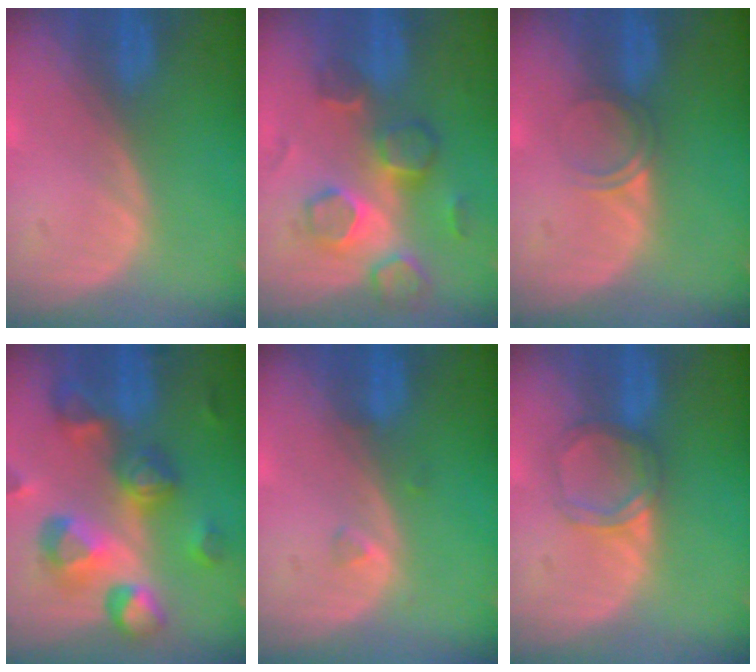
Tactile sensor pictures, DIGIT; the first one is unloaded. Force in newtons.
{"total": 8.9, "press": 7.7, "slide": 4.5}
{"total": 2.1, "press": 1.8, "slide": 1.1}
{"total": 11.1, "press": 10.0, "slide": 4.9}
{"total": 1.0, "press": 1.0, "slide": 0.2}
{"total": 3.7, "press": 3.7, "slide": 0.4}